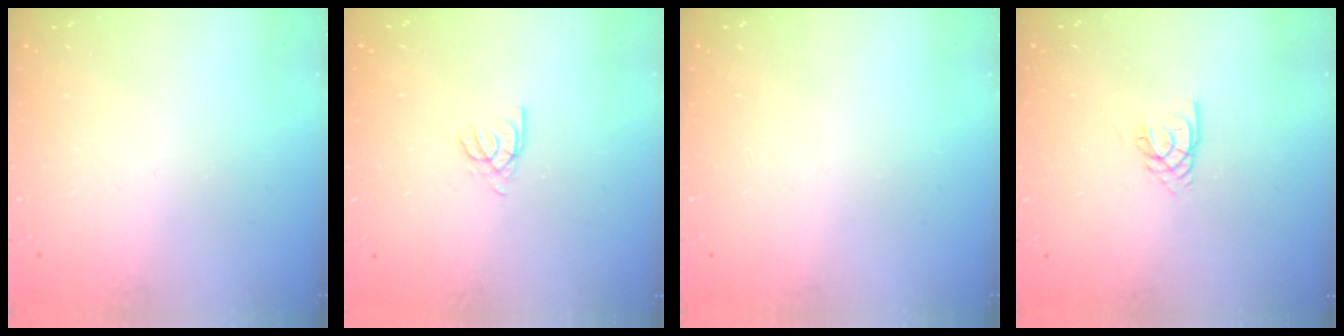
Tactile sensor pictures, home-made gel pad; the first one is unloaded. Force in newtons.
{"total": 2.7, "press": 2.7, "slide": 0.2}
{"total": 0.0}
{"total": 2.1, "press": 2.1, "slide": 0.2}